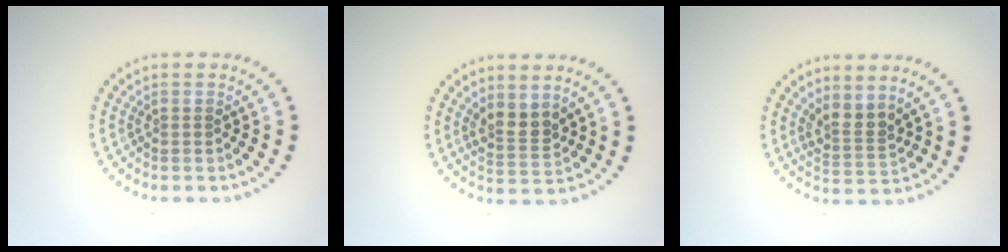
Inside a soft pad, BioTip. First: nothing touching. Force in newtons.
{"total": 2.5, "press": 2.2, "slide": 1.2}
{"total": 2.5, "press": 1.8, "slide": 1.7}